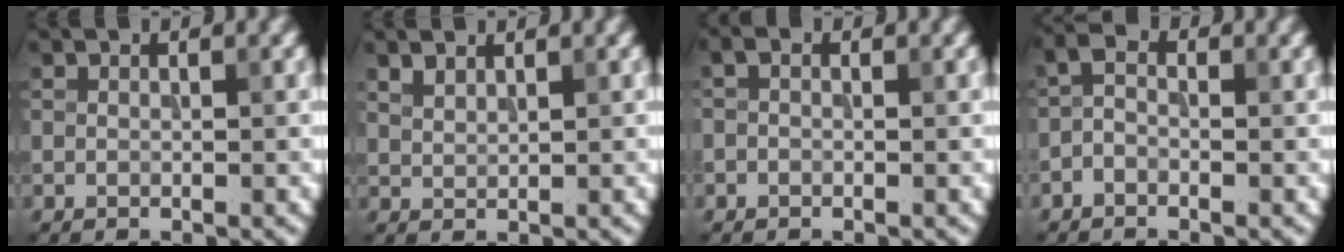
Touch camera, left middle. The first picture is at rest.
{"total": 1.4, "force": [1.2, 0.4, 0.6], "torque": [-0.015, 0.004, 0.025]}
{"total": 0.7, "force": [-0.1, 0.4, 0.5], "torque": [-0.012, -0.001, -0.006]}
{"total": 1.7, "force": [-0.9, 0.8, 1.1], "torque": [-0.022, 0.004, -0.027]}